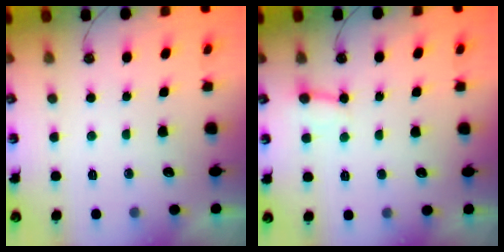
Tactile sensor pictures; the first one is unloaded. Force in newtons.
{"total": 2.6, "press": 2.6, "slide": 0.1}